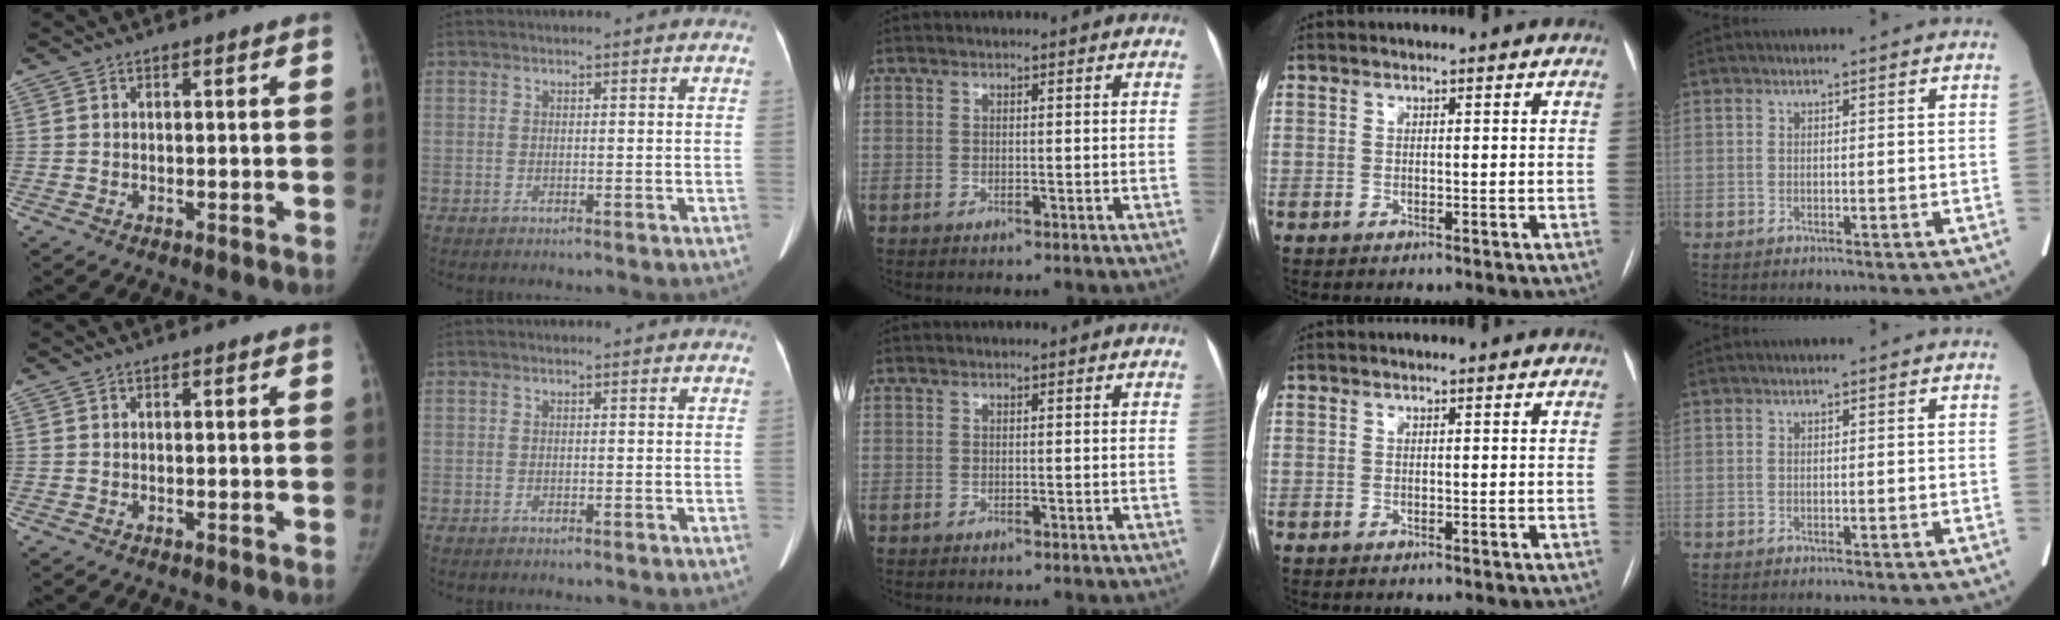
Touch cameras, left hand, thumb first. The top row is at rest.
{}